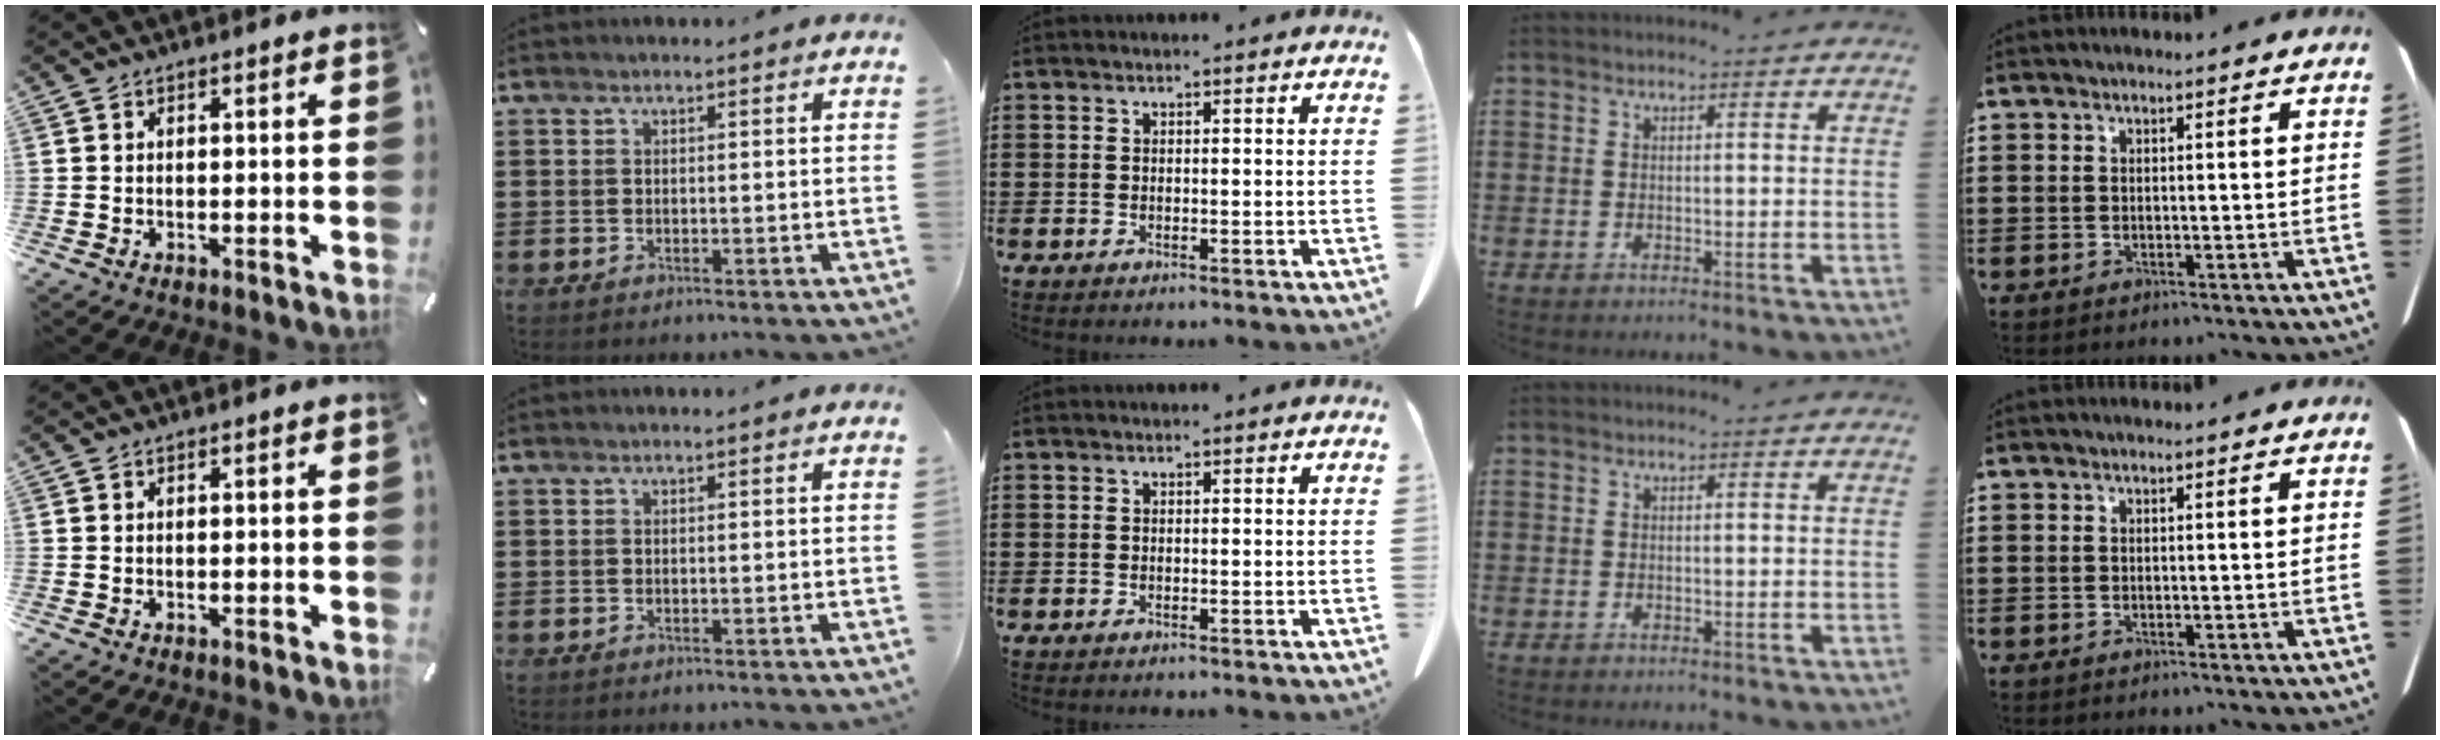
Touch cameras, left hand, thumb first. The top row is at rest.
{}